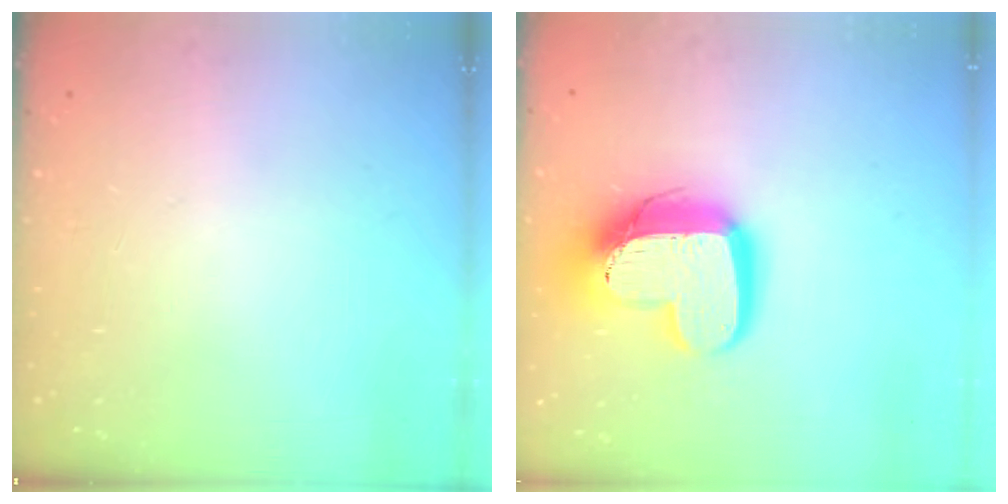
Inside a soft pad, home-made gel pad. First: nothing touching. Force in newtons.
{"total": 16.6, "press": 16.6, "slide": 1.3}